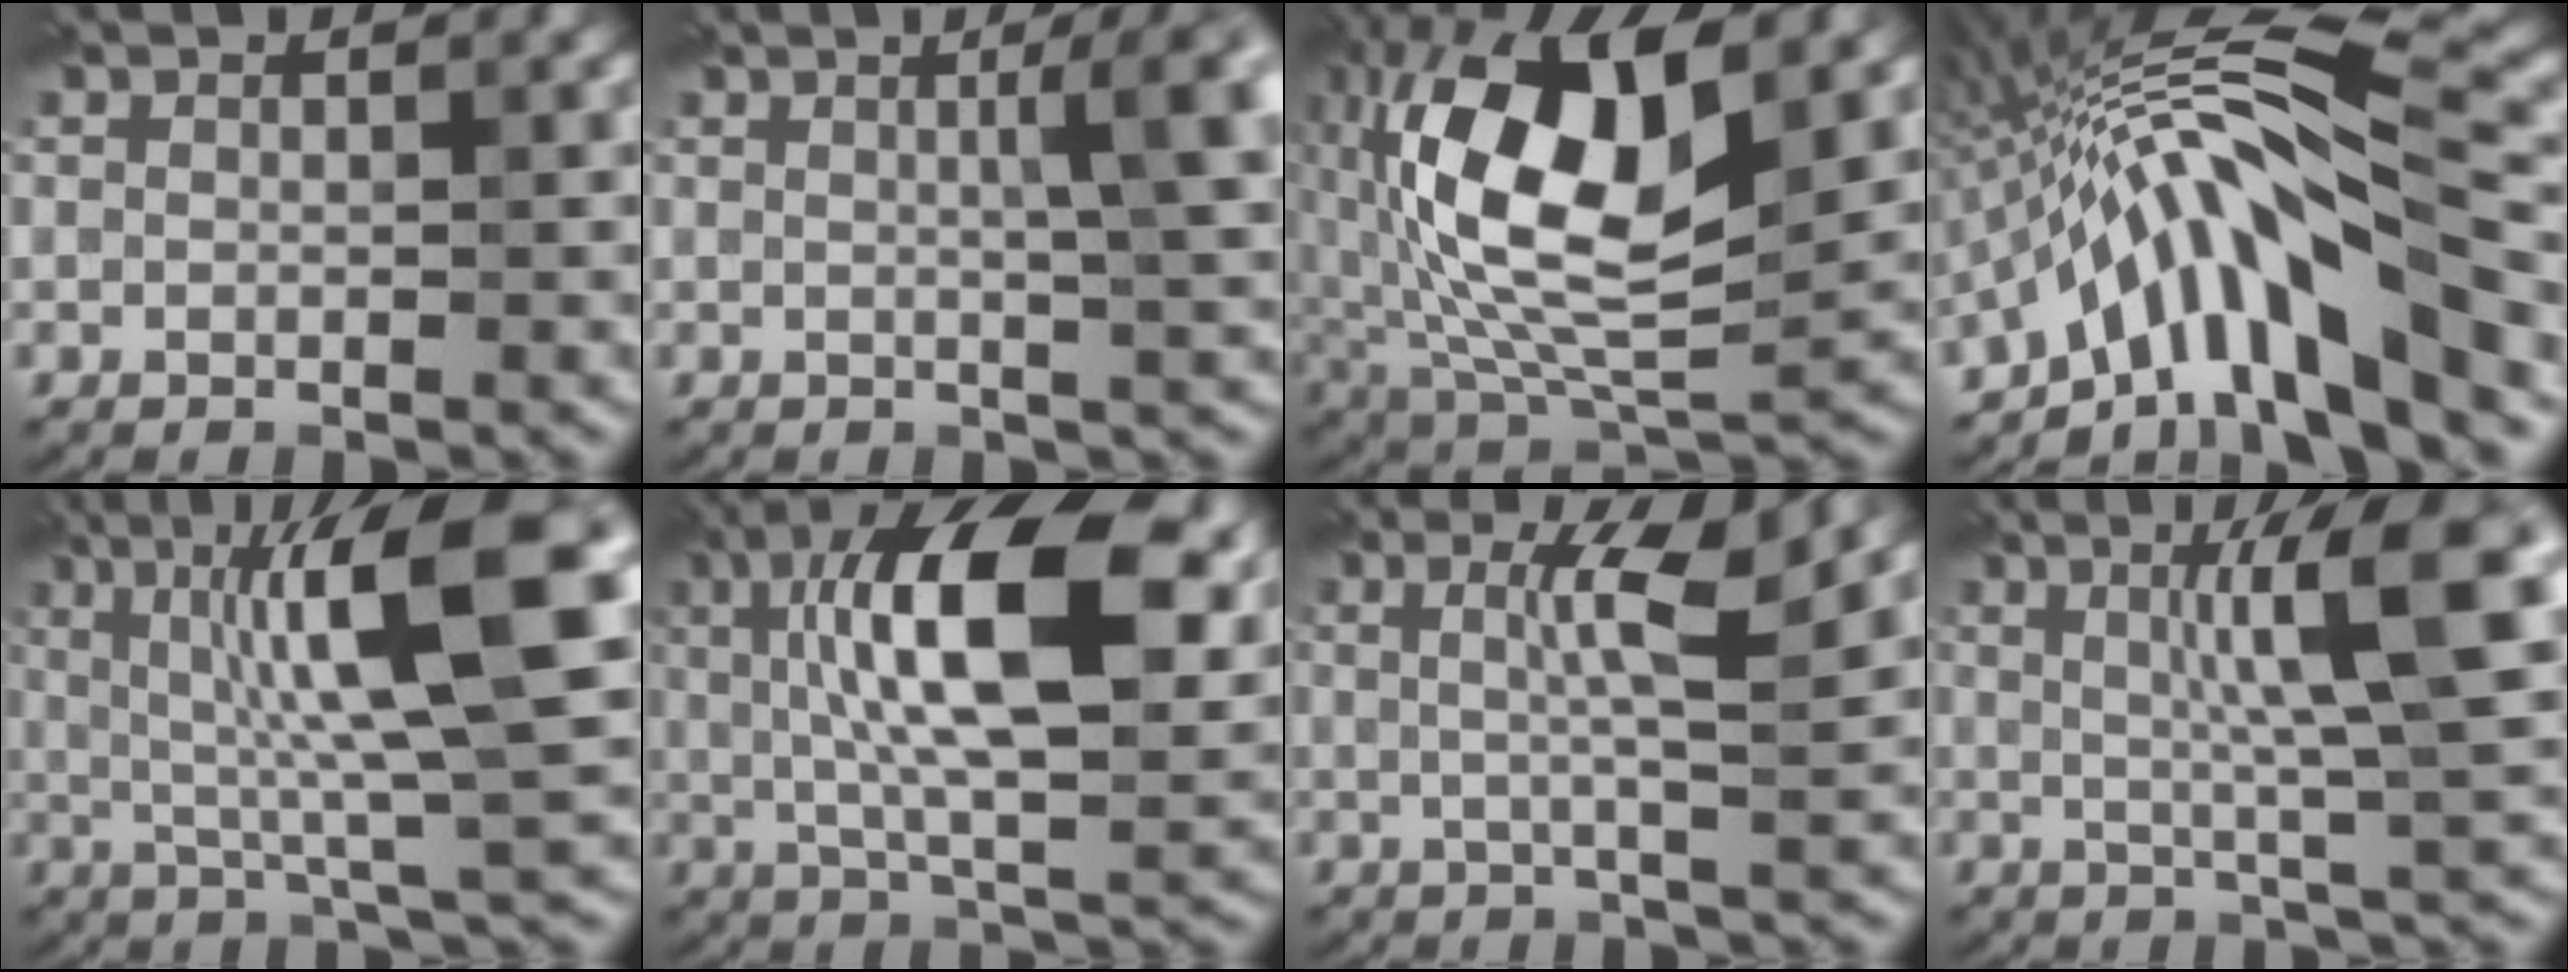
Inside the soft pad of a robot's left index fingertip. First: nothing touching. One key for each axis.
{"total": 5.7, "fx": 1.1, "fy": 1.2, "fz": 5.5, "tx": -0.061, "ty": 0.014, "tz": 0.013}
{"total": 14.8, "fx": 2.3, "fy": 7.4, "fz": 12.6, "tx": -0.249, "ty": 0.004, "tz": 0.041}
{"total": 12.2, "fx": -5.2, "fy": 2.4, "fz": 10.8, "tx": -0.171, "ty": 0.018, "tz": -0.089}
{"total": 12.6, "fx": 2.7, "fy": 2.3, "fz": 12.1, "tx": -0.195, "ty": 0.014, "tz": 0.043}
{"total": 15.0, "fx": 3.5, "fy": 5.6, "fz": 13.4, "tx": -0.225, "ty": 0.015, "tz": 0.048}
{"total": 4.8, "fx": 1.2, "fy": 0.7, "fz": 4.6, "tx": -0.071, "ty": 0.002, "tz": 0.019}
{"total": 9.2, "fx": 1.9, "fy": 1.3, "fz": 8.9, "tx": -0.121, "ty": 0.011, "tz": 0.030}